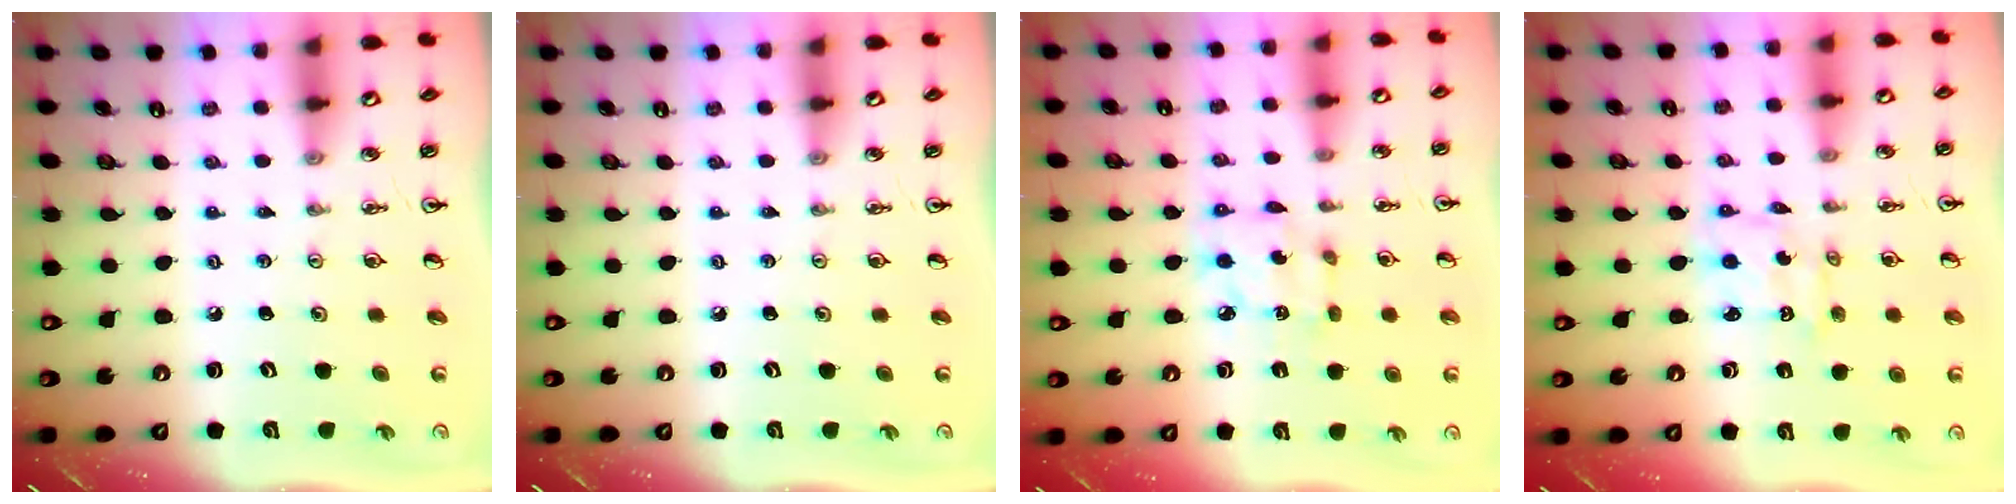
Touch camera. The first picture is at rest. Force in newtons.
{"total": 0.0}
{"total": 6.9, "press": 6.9, "slide": 0.4}
{"total": 2.1, "press": 2.1, "slide": 0.1}